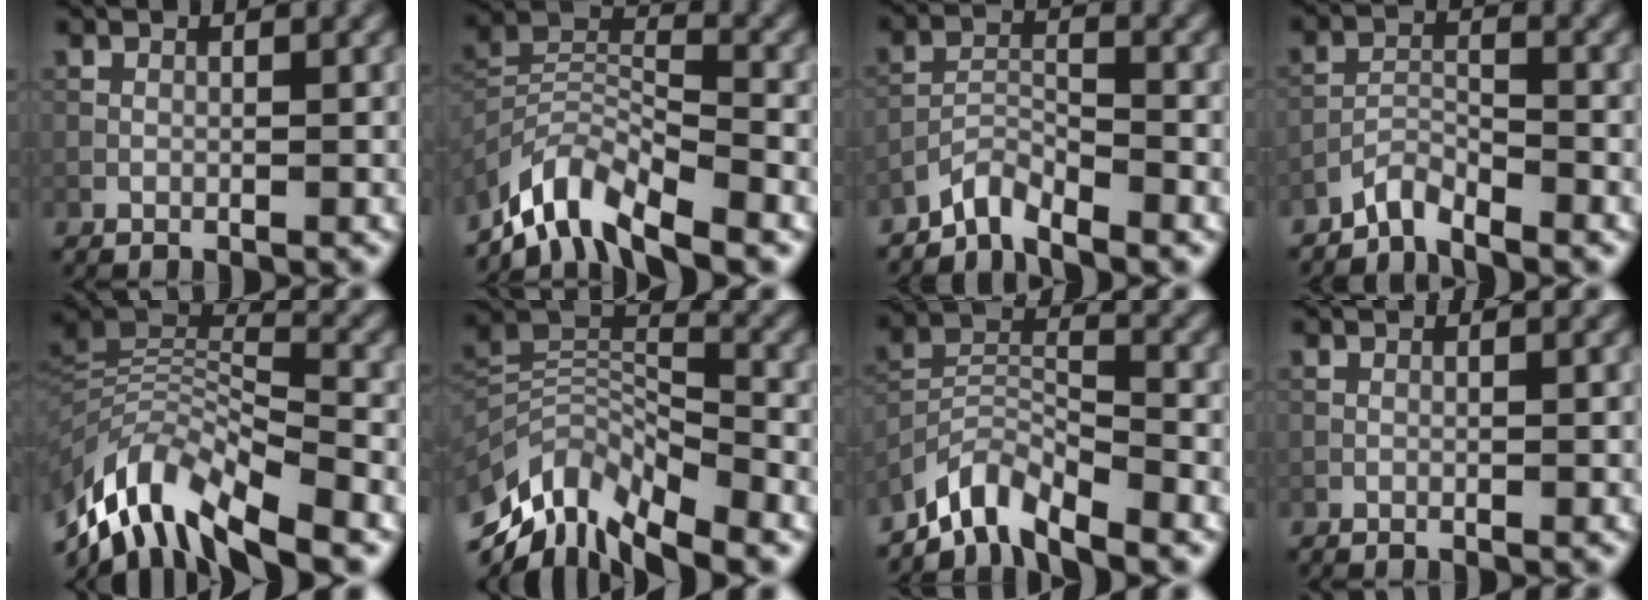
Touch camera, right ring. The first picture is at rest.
{"total": 7.7, "force": [-6.5, 1.9, 3.7], "torque": [-0.066, -0.005, -0.135]}
{"total": 2.9, "force": [-2.7, 0.5, 0.9], "torque": [-0.016, 0.004, -0.062]}
{"total": 2.6, "force": [-2.4, 0.4, 0.7], "torque": [-0.015, 0.004, -0.056]}
{"total": 11.0, "force": [-6.7, 3.8, 7.9], "torque": [-0.156, 0.013, -0.130]}
{"total": 11.0, "force": [-7.2, 4.8, 6.7], "torque": [-0.132, -0.001, -0.139]}
{"total": 5.2, "force": [-4.7, 1.3, 2.0], "torque": [-0.031, -0.001, -0.099]}
{"total": 0.0}